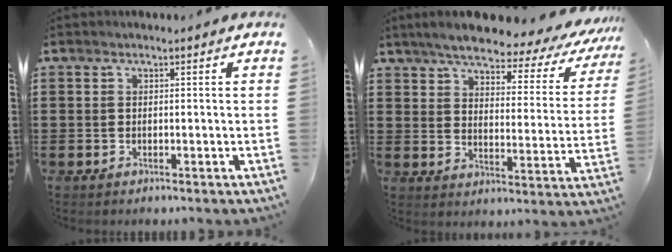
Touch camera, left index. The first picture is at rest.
{"total": 6.1, "force": [5.3, 1.0, 2.9], "torque": [-0.073, -0.036, 0.084]}